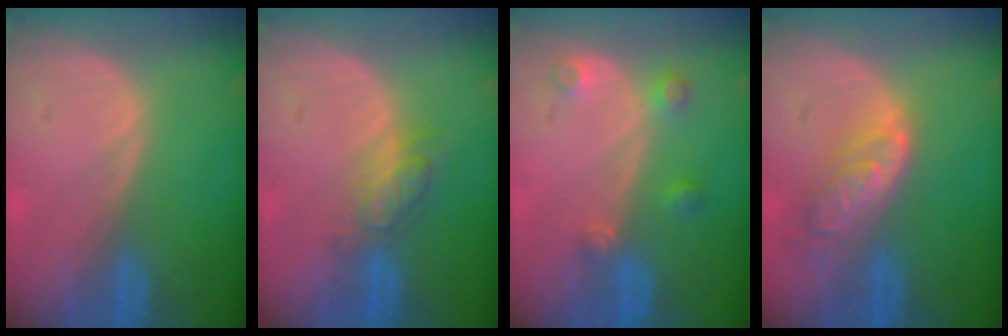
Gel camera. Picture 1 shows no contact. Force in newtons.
{"total": 4.9, "press": 4.3, "slide": 2.3}
{"total": 3.2, "press": 2.9, "slide": 1.4}
{"total": 6.2, "press": 5.6, "slide": 2.8}